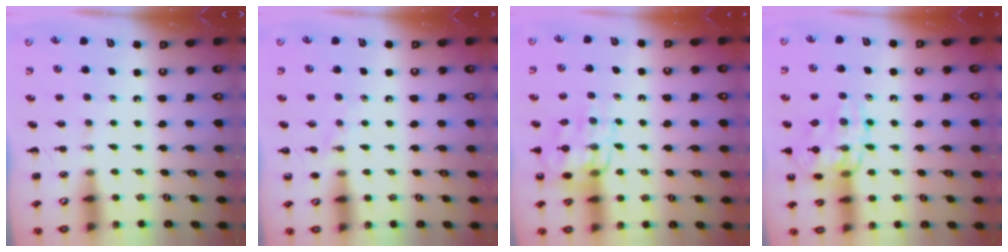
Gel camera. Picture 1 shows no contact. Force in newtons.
{"total": 5.0, "press": 4.7, "slide": 1.8}
{"total": 12.3, "press": 12.1, "slide": 2.2}
{"total": 15.1, "press": 15.0, "slide": 1.6}